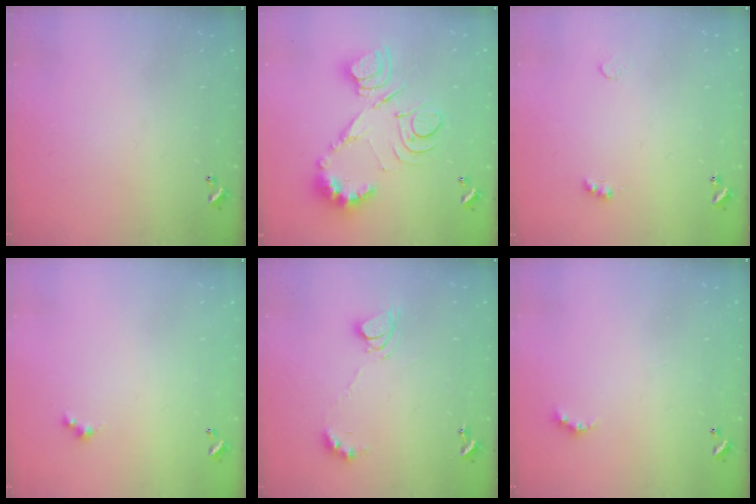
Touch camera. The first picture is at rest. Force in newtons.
{"total": 16.2, "press": 16.1, "slide": 1.2}
{"total": 3.8, "press": 3.7, "slide": 0.6}
{"total": 1.5, "press": 1.4, "slide": 0.3}
{"total": 7.8, "press": 7.7, "slide": 0.9}
{"total": 3.4, "press": 3.3, "slide": 0.6}